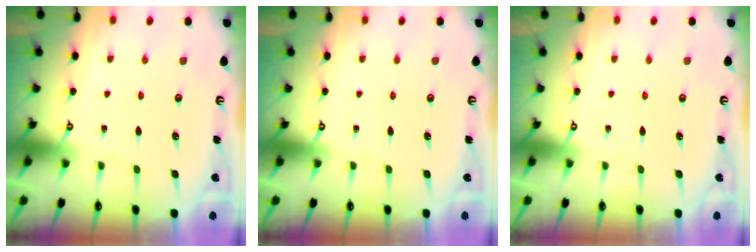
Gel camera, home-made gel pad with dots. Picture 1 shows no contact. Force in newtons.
{"total": 0.0}
{"total": 0.0}